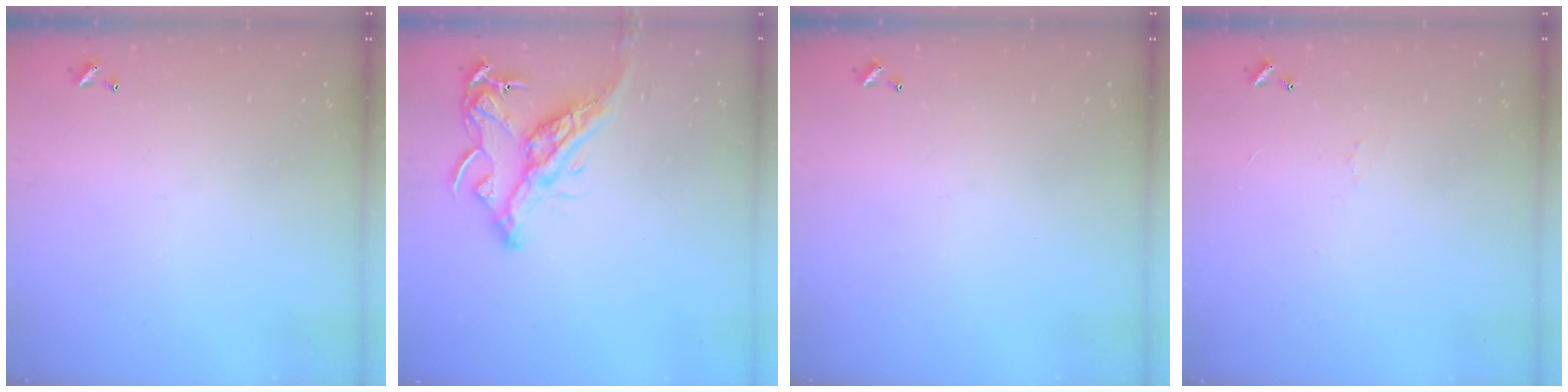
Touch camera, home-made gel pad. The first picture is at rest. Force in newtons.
{"total": 15.3, "press": 15.2, "slide": 1.8}
{"total": 0.0}
{"total": 2.3, "press": 2.2, "slide": 0.6}